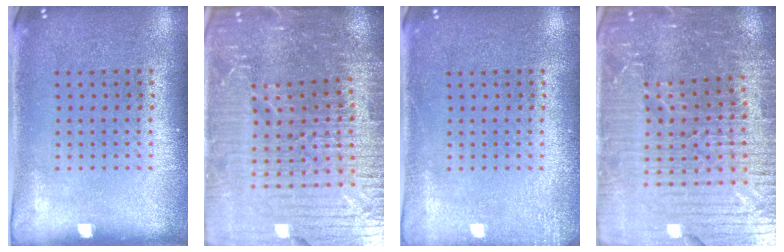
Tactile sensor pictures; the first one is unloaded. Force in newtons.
{"total": 5.8, "press": 5.2, "slide": 2.6}
{"total": 1.5, "press": 1.5, "slide": 0.3}
{"total": 5.4, "press": 5.0, "slide": 2.0}